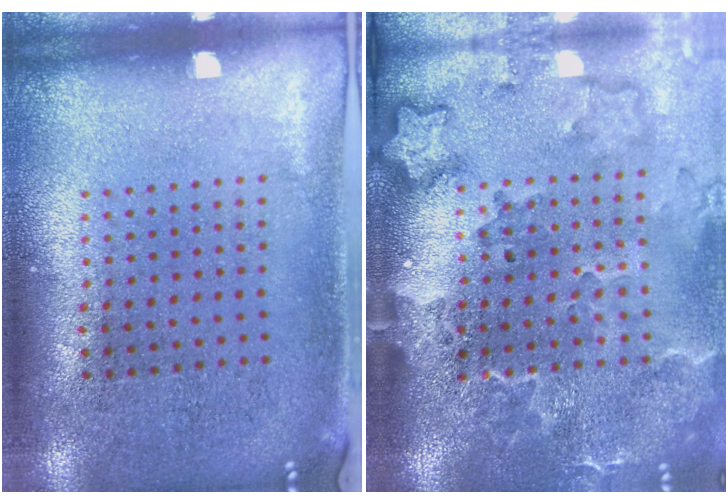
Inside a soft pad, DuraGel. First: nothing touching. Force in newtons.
{"total": 3.0, "press": 2.3, "slide": 1.9}